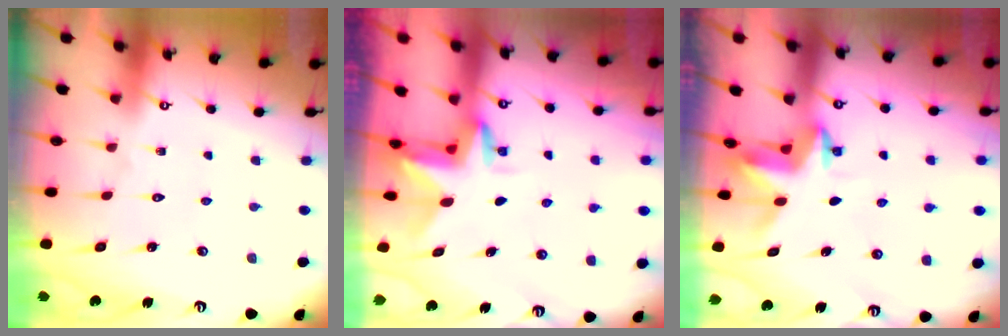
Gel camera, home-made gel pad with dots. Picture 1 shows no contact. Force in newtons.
{"total": 2.9, "press": 2.9, "slide": 0.2}
{"total": 3.2, "press": 3.2, "slide": 0.1}